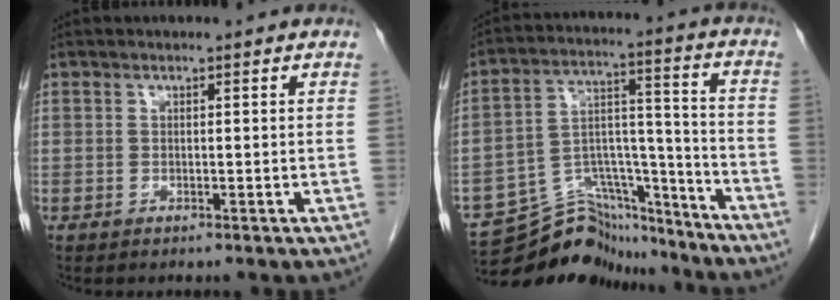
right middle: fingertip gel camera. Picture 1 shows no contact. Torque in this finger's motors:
{"motor_torque": [0.38, -0.51, -0.01, -0.03]}